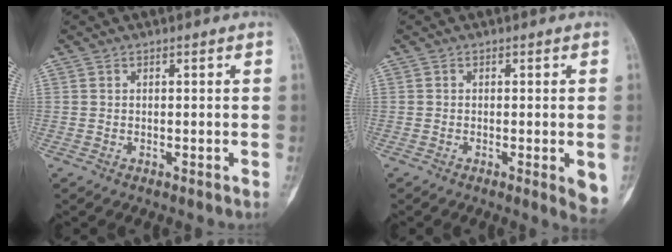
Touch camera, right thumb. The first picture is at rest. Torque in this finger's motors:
{"motor_torque": [1.03, 0.96, 0.80, -0.31, 0.14]}